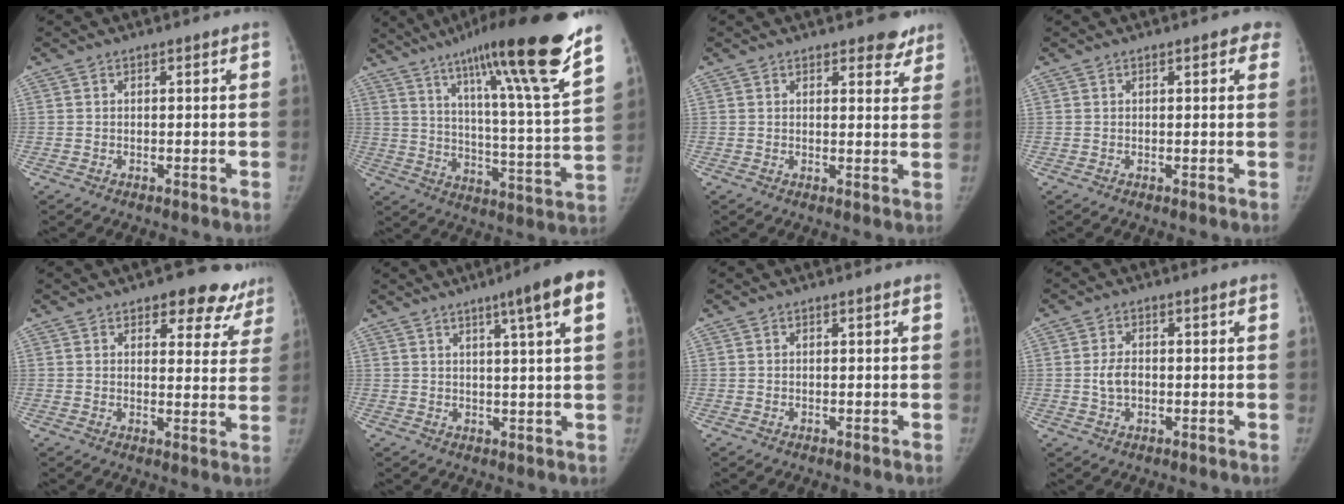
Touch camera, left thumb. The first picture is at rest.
{"total": 26.3, "force": [17.9, 1.8, 19.2], "torque": [-0.285, -0.073, 0.275]}
{"total": 4.5, "force": [3.6, 1.9, 1.8], "torque": [0.007, -0.021, 0.042]}
{"total": 2.8, "force": [1.5, 1.2, 2.0], "torque": [-0.005, 0.001, 0.010]}
{"total": 11.3, "force": [8.5, 5.5, 5.1], "torque": [-0.002, -0.039, 0.090]}
{"total": 9.4, "force": [4.4, -0.2, 8.3], "torque": [-0.115, -0.005, 0.054]}
{"total": 0.0}
{"total": 3.4, "force": [-0.3, 2.1, 2.7], "torque": [-0.053, 0.009, -0.005]}